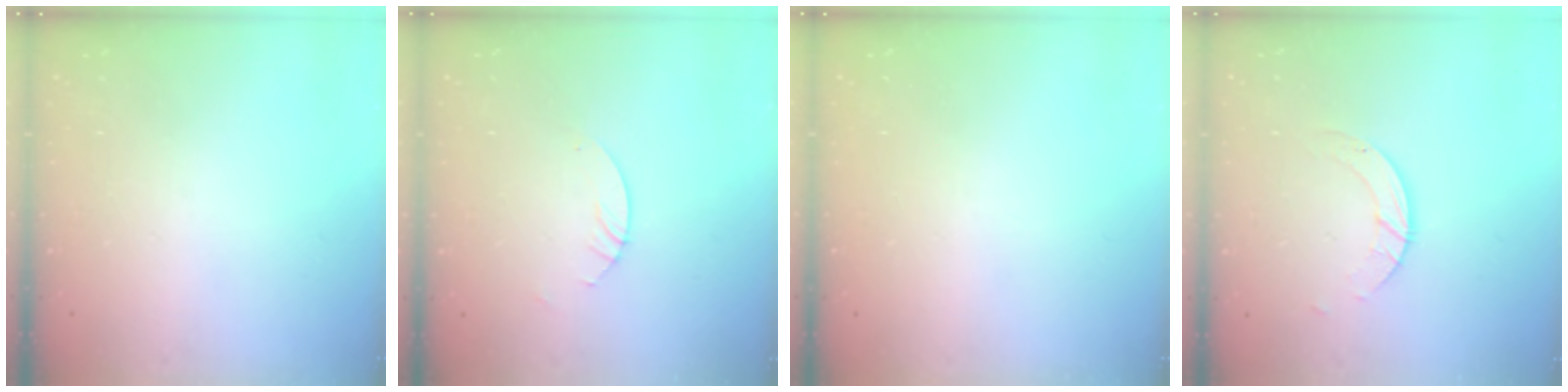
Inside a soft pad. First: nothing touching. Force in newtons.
{"total": 2.4, "press": 2.4, "slide": 0.2}
{"total": 0.0}
{"total": 3.6, "press": 3.6, "slide": 0.2}